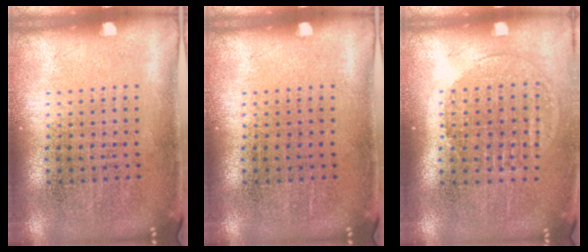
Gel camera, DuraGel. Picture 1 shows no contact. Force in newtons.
{"total": 0.0}
{"total": 1.4, "press": 1.1, "slide": 0.7}